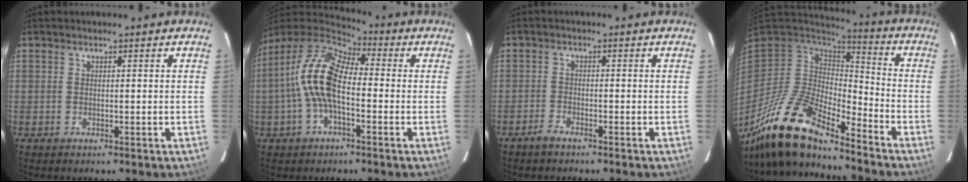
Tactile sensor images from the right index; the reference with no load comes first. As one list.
[{"total": 13.1, "force": [-1.5, 6.0, 11.6], "torque": [-0.231, 0.015, -0.039]}, {"total": 2.2, "force": [-2.1, 0.3, 0.4], "torque": [-0.023, 0.000, -0.043]}, {"total": 17.5, "force": [-14.1, 3.8, 9.6], "torque": [-0.188, -0.031, -0.270]}]